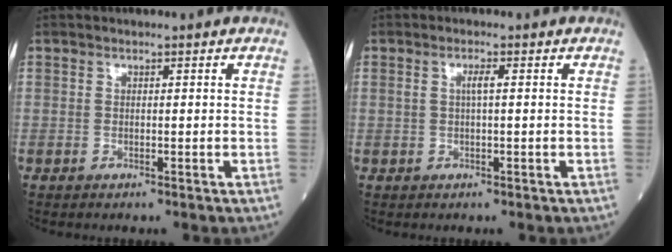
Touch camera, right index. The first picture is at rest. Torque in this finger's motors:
{"motor_torque": [0.47, 0.19, 0.17, 0.07]}